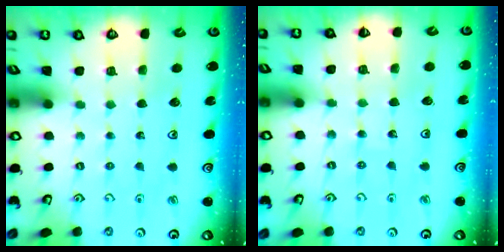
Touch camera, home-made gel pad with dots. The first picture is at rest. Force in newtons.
{"total": 4.7, "press": 4.6, "slide": 0.8}